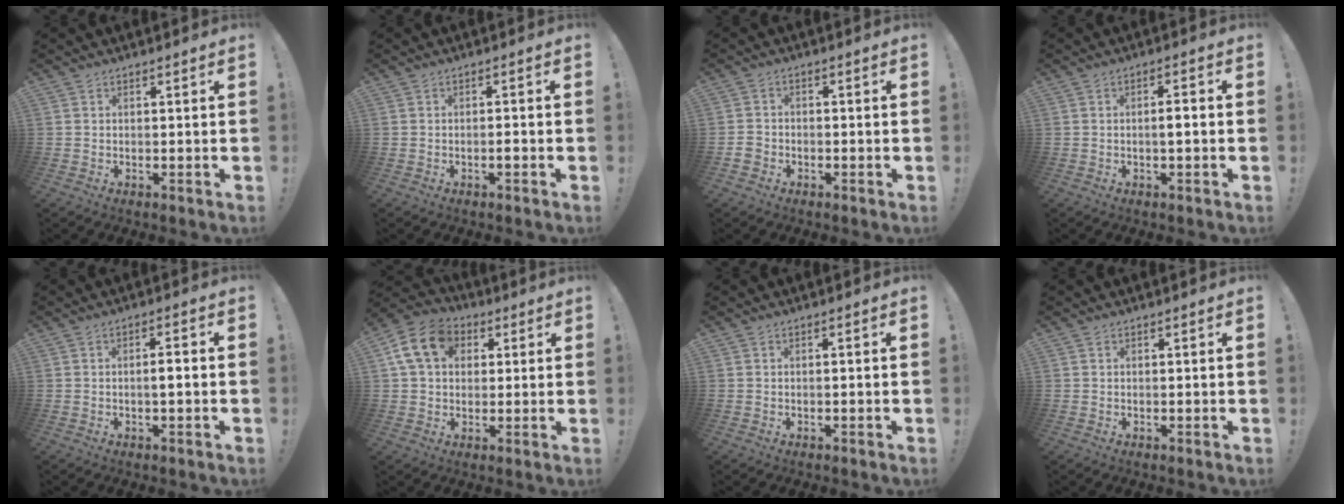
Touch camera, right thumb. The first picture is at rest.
{"total": 1.3, "force": [-0.6, 0.3, 1.1], "torque": [-0.017, 0.002, -0.010]}
{"total": 2.8, "force": [-1.6, 2.1, 0.8], "torque": [-0.016, 0.007, -0.031]}
{"total": 3.2, "force": [-1.0, 0.3, 3.0], "torque": [-0.054, 0.005, -0.021]}
{"total": 3.1, "force": [-1.0, 0.3, 3.0], "torque": [-0.053, 0.005, -0.021]}
{"total": 14.1, "force": [4.3, 10.8, 8.1], "torque": [-0.136, 0.004, 0.086]}
{"total": 0.8, "force": [-0.7, -0.3, 0.4], "torque": [-0.015, 0.003, -0.011]}
{"total": 0.0}